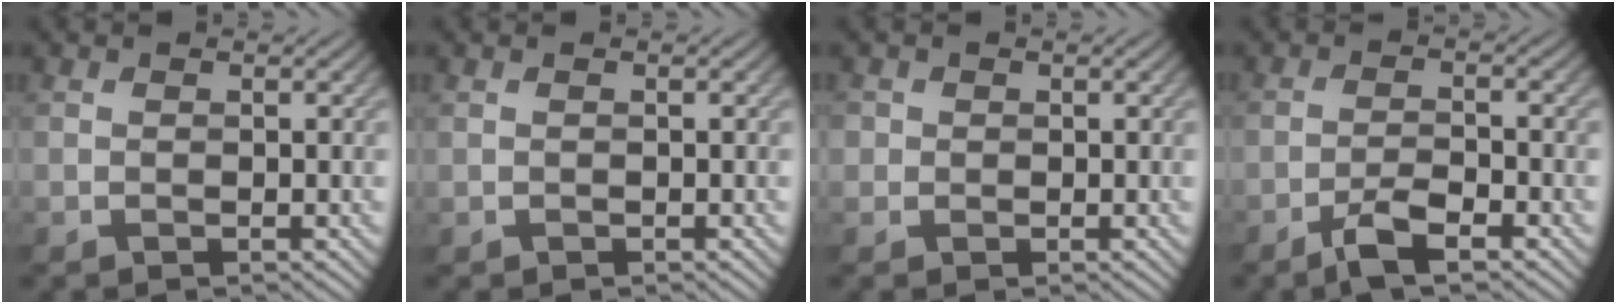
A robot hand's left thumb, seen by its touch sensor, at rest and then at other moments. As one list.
[{"total": 0.0}, {"total": 1.4, "force": [0.2, 1.3, 0.2], "torque": [0.000, -0.002, 0.000]}, {"total": 4.0, "force": [-2.7, 0.9, 2.8], "torque": [-0.061, 0.003, -0.055]}]